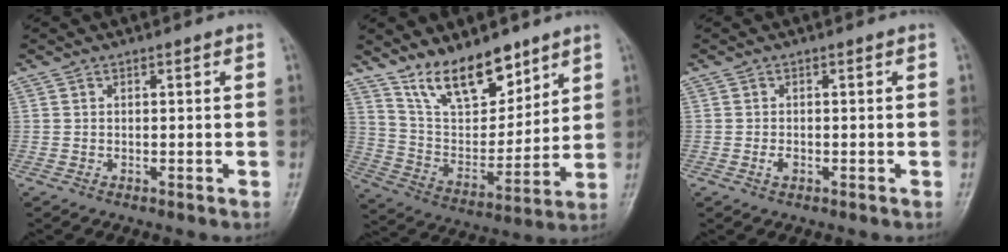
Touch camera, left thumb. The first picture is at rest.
{"total": 15.0, "force": [11.0, 6.6, 7.7], "torque": [-0.087, -0.071, 0.208]}
{"total": 1.2, "force": [-0.4, 0.7, 0.9], "torque": [-0.015, 0.001, -0.007]}